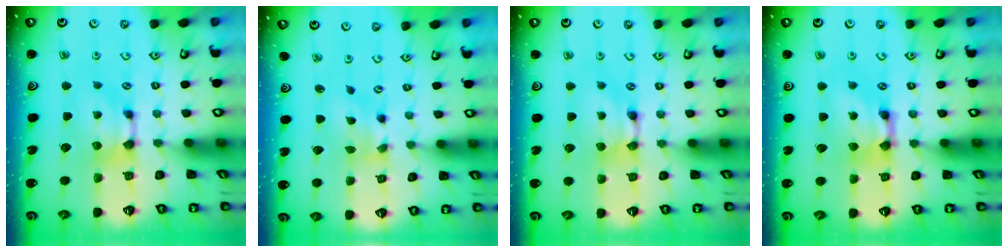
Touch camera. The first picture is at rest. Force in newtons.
{"total": 1.4, "press": 0.9, "slide": 1.1}
{"total": 1.6, "press": 1.6, "slide": 0.2}
{"total": 3.4, "press": 3.4, "slide": 0.3}